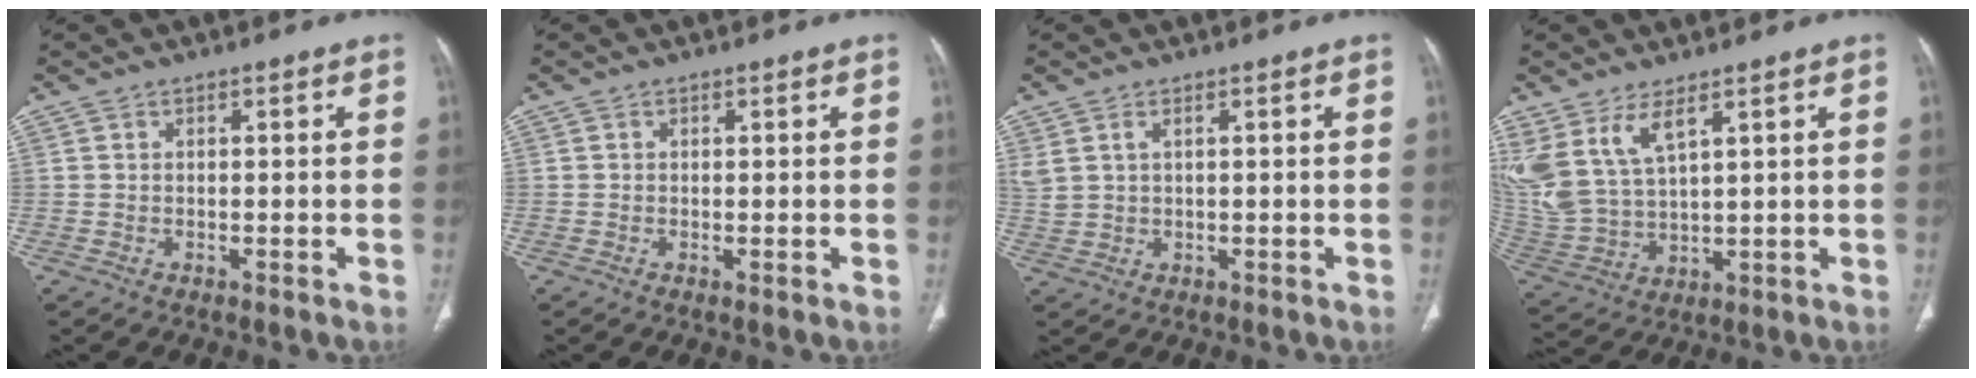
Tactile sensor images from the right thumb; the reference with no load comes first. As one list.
[{"total": 0.0}, {"total": 3.4, "force": [1.5, 1.9, 2.5], "torque": [-0.067, 0.005, 0.040]}, {"total": 12.0, "force": [6.4, 5.5, 8.6], "torque": [-0.191, -0.024, 0.149]}]